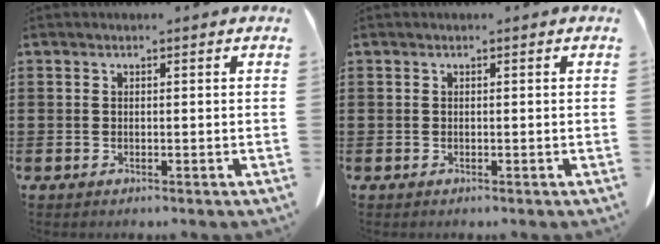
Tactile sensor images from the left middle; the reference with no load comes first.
{"total": 0.0}